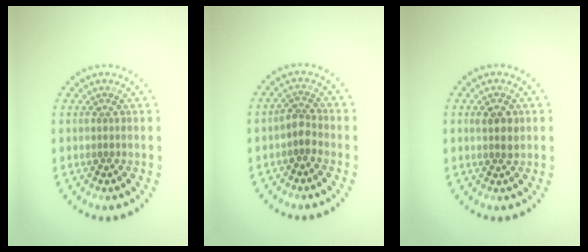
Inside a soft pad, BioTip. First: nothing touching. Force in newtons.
{"total": 1.7, "press": 1.4, "slide": 0.9}
{"total": 1.7, "press": 1.6, "slide": 0.5}